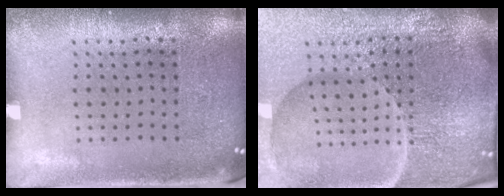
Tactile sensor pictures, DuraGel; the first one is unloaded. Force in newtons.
{"total": 6.8, "press": 6.0, "slide": 3.1}